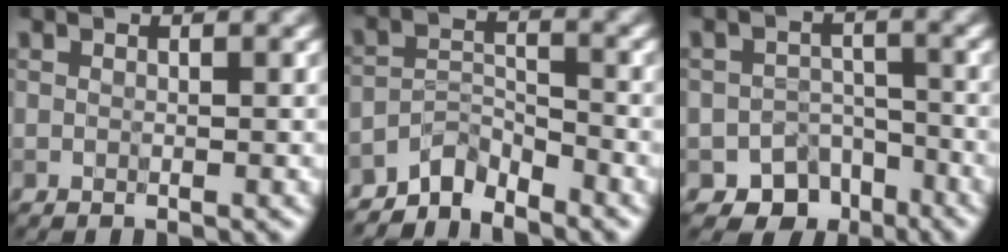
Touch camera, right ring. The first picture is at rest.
{"total": 3.2, "force": [-3.0, 0.8, 0.6], "torque": [-0.005, 0.007, -0.067]}
{"total": 6.3, "force": [-4.5, 4.2, 1.3], "torque": [0.014, -0.006, -0.055]}